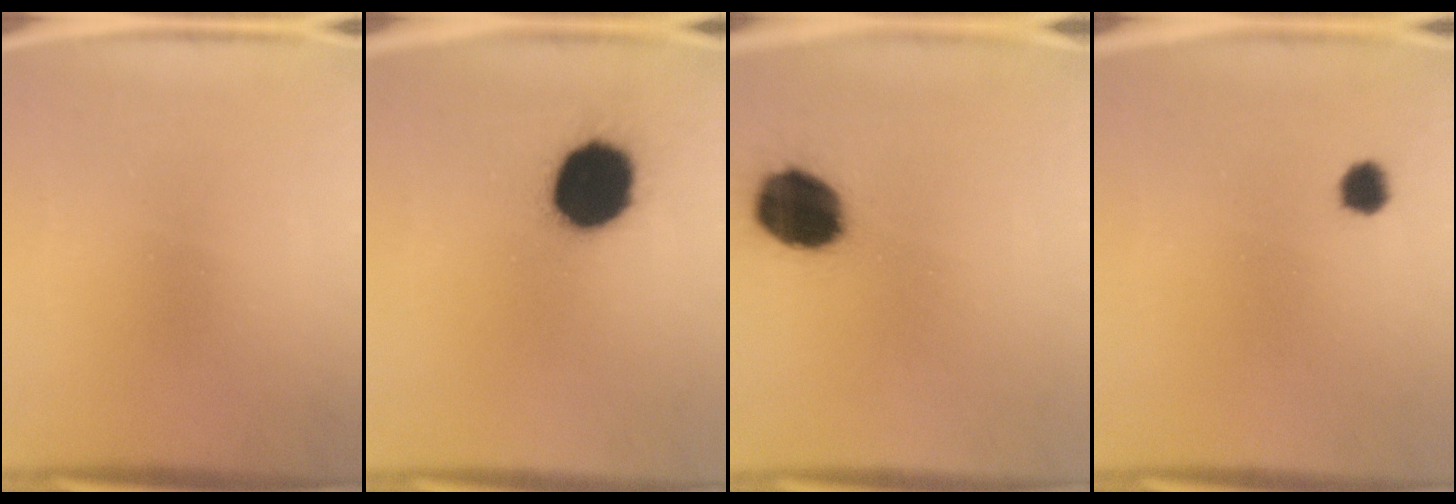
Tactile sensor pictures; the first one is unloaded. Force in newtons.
{"total": 17.4}
{"total": 15.8}
{"total": 2.7}